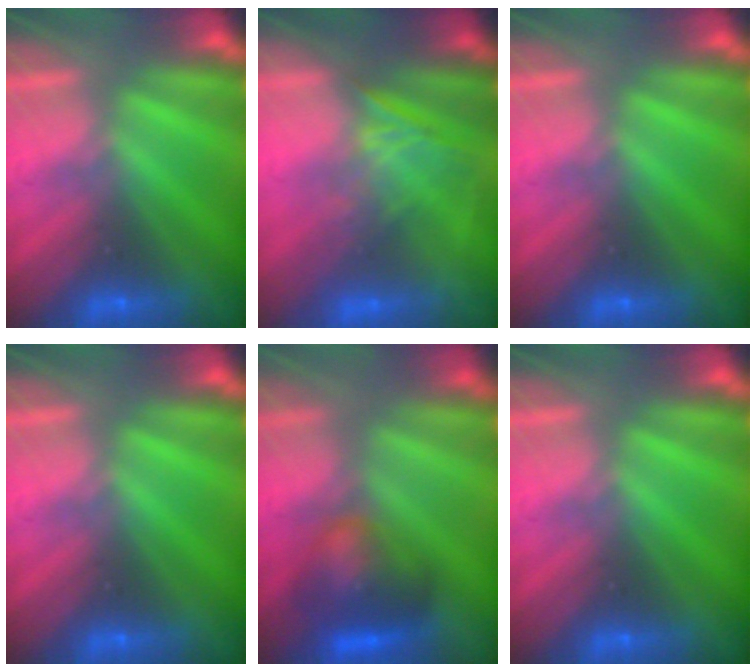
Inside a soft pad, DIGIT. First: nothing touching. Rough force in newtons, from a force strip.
{"total": 1.1}
{"total": 0.0}
{"total": 0.0}
{"total": 7.5}
{"total": 0.0}